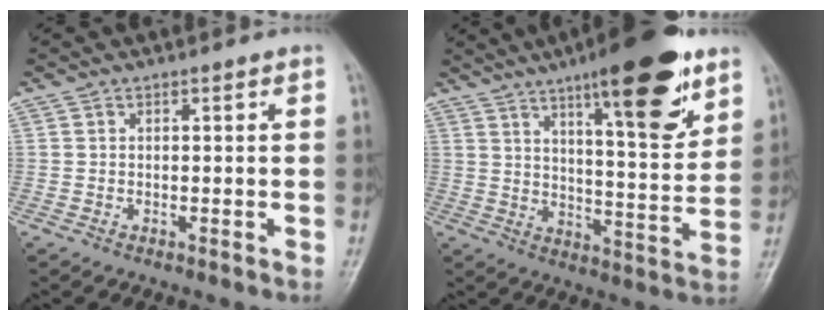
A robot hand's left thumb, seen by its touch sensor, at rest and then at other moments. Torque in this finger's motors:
{"motor_torque": [2.49, 1.13, 1.69, -1.08, 0.16]}